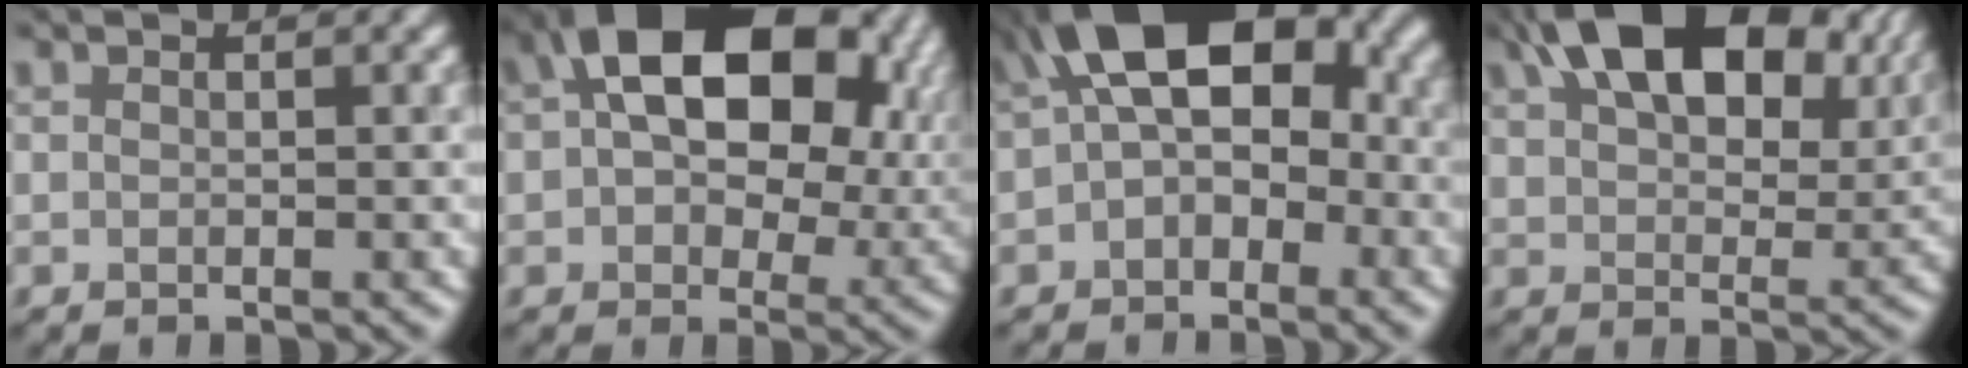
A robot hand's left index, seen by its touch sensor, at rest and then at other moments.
{"total": 15.9, "force": [5.4, 10.0, 11.1], "torque": [-0.156, 0.018, 0.102]}
{"total": 12.0, "force": [1.8, 7.1, 9.5], "torque": [-0.129, 0.034, 0.011]}
{"total": 13.9, "force": [7.6, 7.4, 9.0], "torque": [-0.140, 0.022, 0.136]}